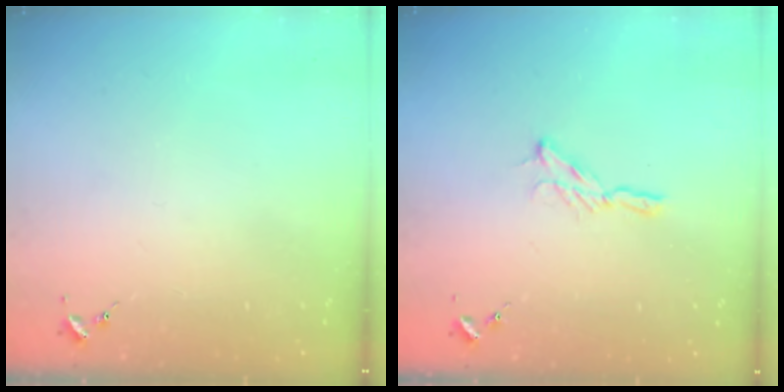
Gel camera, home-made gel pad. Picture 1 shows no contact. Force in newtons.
{"total": 5.4, "press": 5.4, "slide": 0.4}